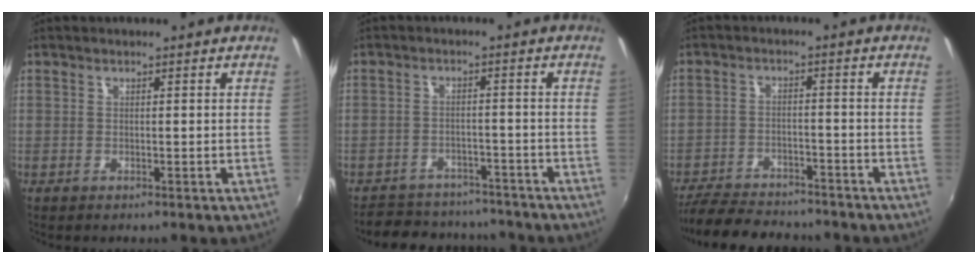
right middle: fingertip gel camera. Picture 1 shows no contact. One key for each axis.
{"total": 14.4, "fx": -12.5, "fy": 5.5, "fz": 4.3, "tx": -0.106, "ty": 0.013, "tz": -0.168}
{"total": 13.8, "fx": -12.0, "fy": 4.3, "fz": 5.3, "tx": -0.130, "ty": -0.010, "tz": -0.183}